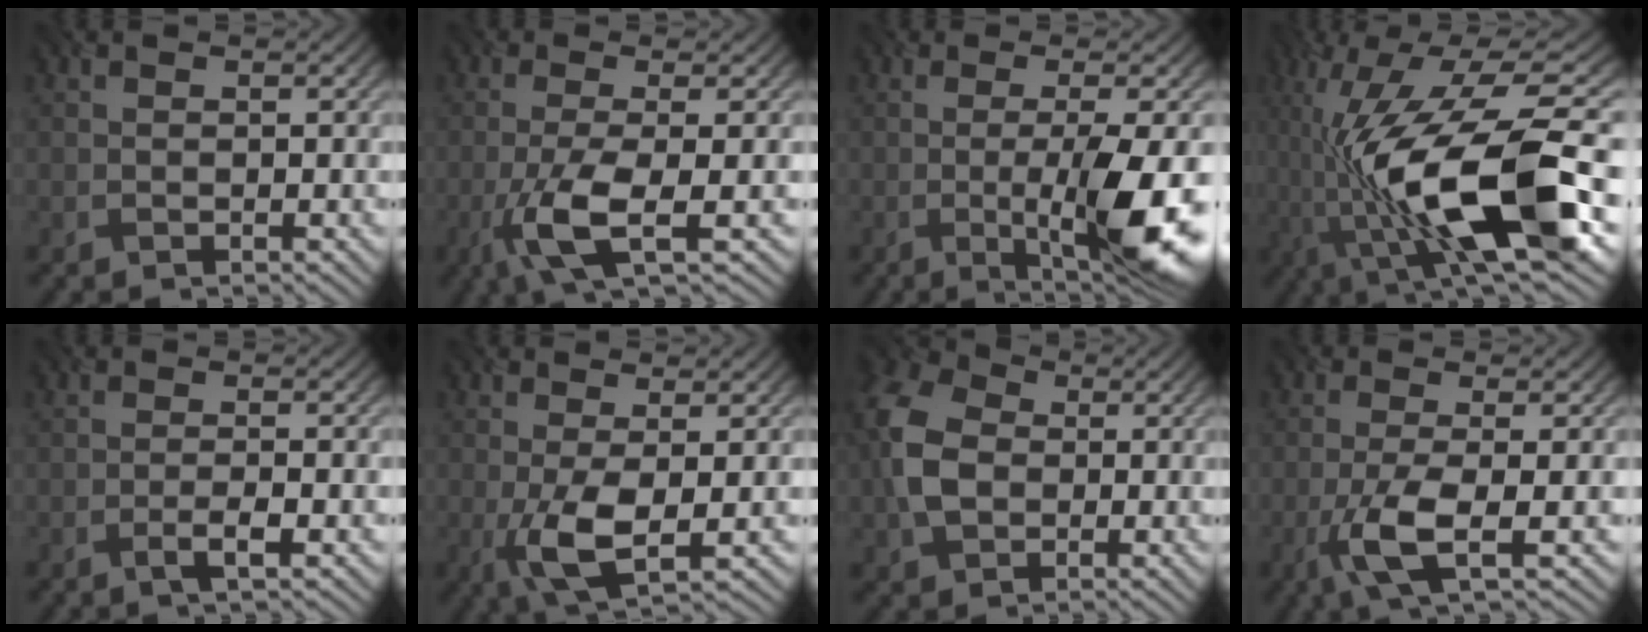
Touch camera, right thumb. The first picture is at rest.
{"total": 6.9, "force": [-2.3, 1.5, 6.4], "torque": [-0.123, 0.001, -0.055]}
{"total": 11.3, "force": [-2.9, 2.3, 10.7], "torque": [-0.161, -0.004, -0.049]}
{"total": 18.6, "force": [-4.1, 6.8, 16.8], "torque": [-0.307, 0.004, -0.077]}
{"total": 2.2, "force": [-1.0, 0.3, 1.9], "torque": [-0.035, 0.004, -0.021]}
{"total": 5.8, "force": [-0.8, 1.9, 5.4], "torque": [-0.116, -0.003, -0.015]}
{"total": 9.2, "force": [-0.1, 6.8, 6.2], "torque": [-0.176, 0.010, -0.018]}
{"total": 5.8, "force": [-1.9, 1.3, 5.4], "torque": [-0.109, 0.002, -0.044]}